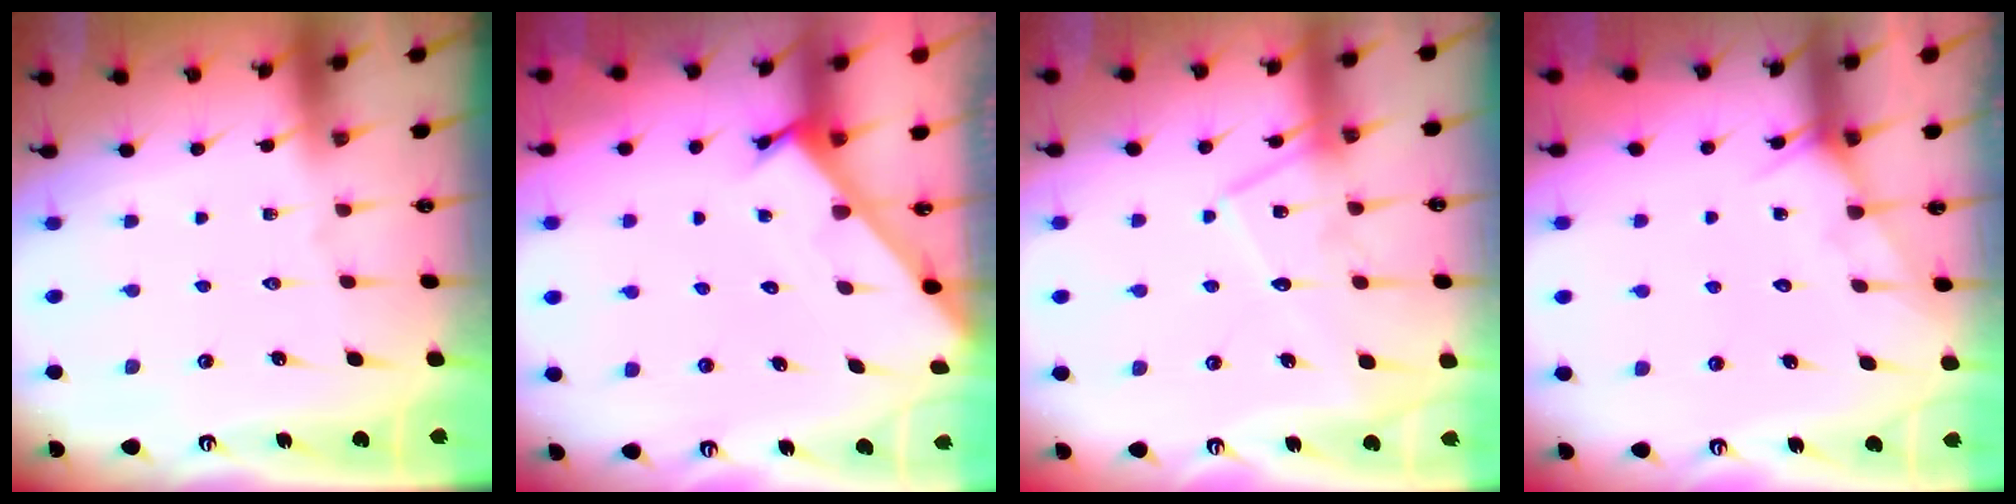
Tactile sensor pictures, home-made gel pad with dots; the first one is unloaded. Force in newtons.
{"total": 2.5, "press": 2.5, "slide": 0.1}
{"total": 13.6, "press": 13.5, "slide": 1.0}
{"total": 5.8, "press": 5.8, "slide": 0.5}